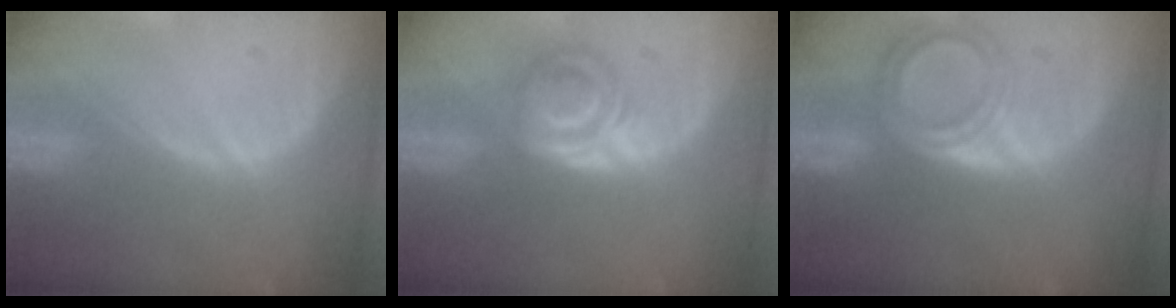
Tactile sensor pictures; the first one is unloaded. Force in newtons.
{"total": 5.6, "press": 5.3, "slide": 1.8}
{"total": 6.4, "press": 5.7, "slide": 2.8}